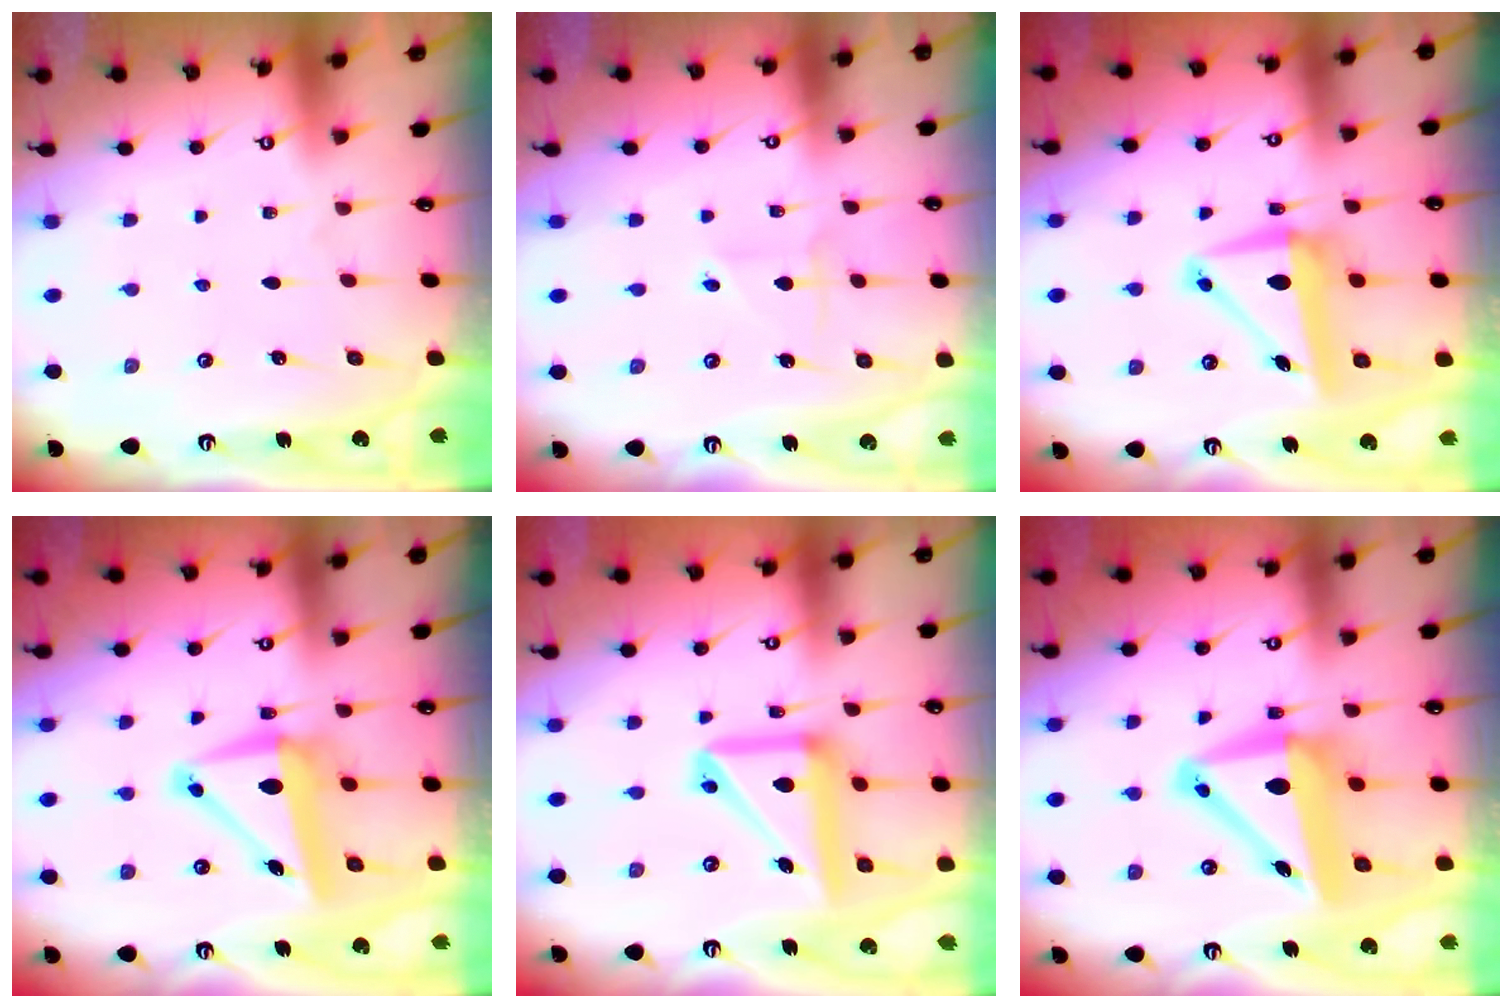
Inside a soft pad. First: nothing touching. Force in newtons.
{"total": 3.7, "press": 3.7, "slide": 0.3}
{"total": 8.5, "press": 8.2, "slide": 2.1}
{"total": 10.3, "press": 9.8, "slide": 3.2}
{"total": 14.9, "press": 14.7, "slide": 2.3}
{"total": 12.5, "press": 12.3, "slide": 1.8}